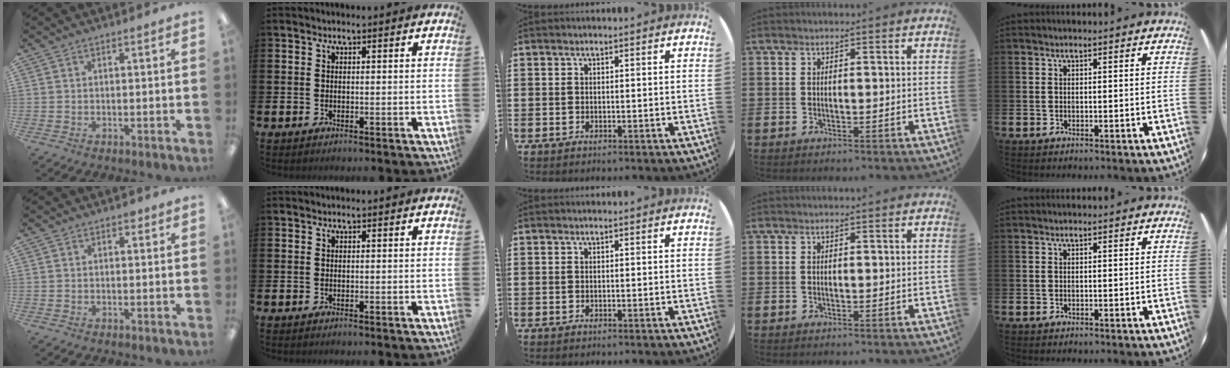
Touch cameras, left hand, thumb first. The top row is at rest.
{"thumb": {"total": 0.8, "force": [0.5, 0.5, 0.4], "torque": [0.000, 0.000, 0.007]}}